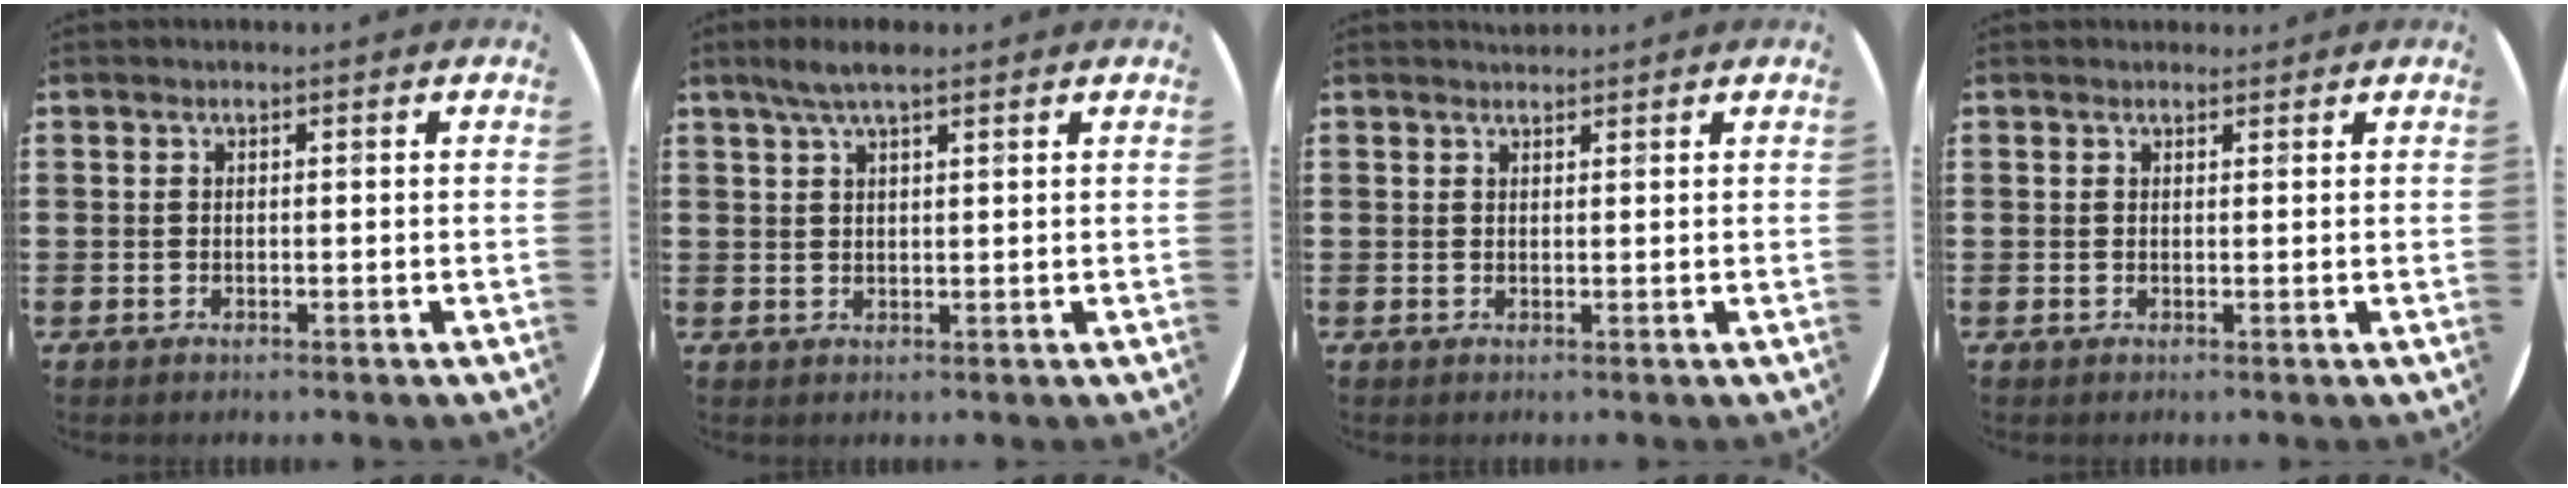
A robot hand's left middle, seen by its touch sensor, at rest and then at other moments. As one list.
[{"total": 3.6, "force": [2.6, 0.6, 2.4], "torque": [-0.051, 0.007, 0.045]}, {"total": 1.0, "force": [1.0, 0.1, -0.1], "torque": [0.000, 0.001, 0.020]}, {"total": 0.6, "force": [0.6, 0.3, 0.0], "torque": [-0.002, 0.002, 0.011]}]